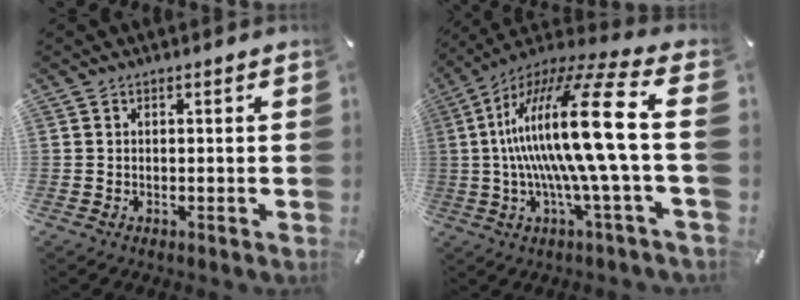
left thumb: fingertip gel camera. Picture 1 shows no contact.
{"total": 25.1, "force": [0.9, 2.6, 24.9], "torque": [-0.512, -0.027, -0.012]}